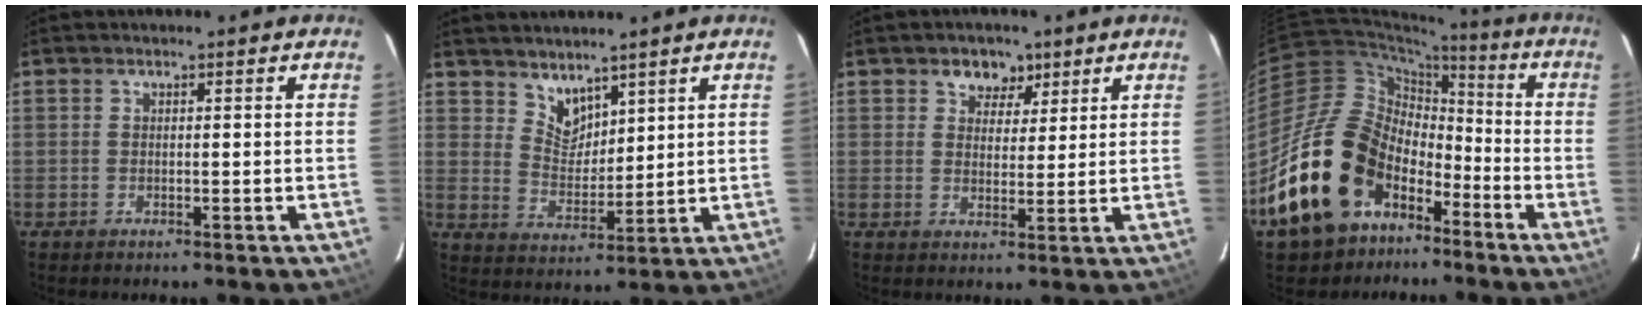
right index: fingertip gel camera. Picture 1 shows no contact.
{"total": 5.8, "force": [4.8, 2.9, 1.6], "torque": [-0.019, -0.002, 0.095]}
{"total": 5.0, "force": [3.0, 3.7, 1.5], "torque": [-0.015, 0.001, 0.047]}
{"total": 20.1, "force": [-10.7, 13.5, 10.4], "torque": [-0.217, 0.012, -0.164]}